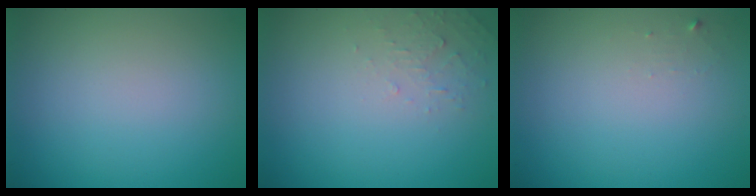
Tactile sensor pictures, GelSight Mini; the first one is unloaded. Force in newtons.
{"total": 1.4, "press": 1.4, "slide": 0.2}
{"total": 0.6, "press": 0.6, "slide": 0.1}